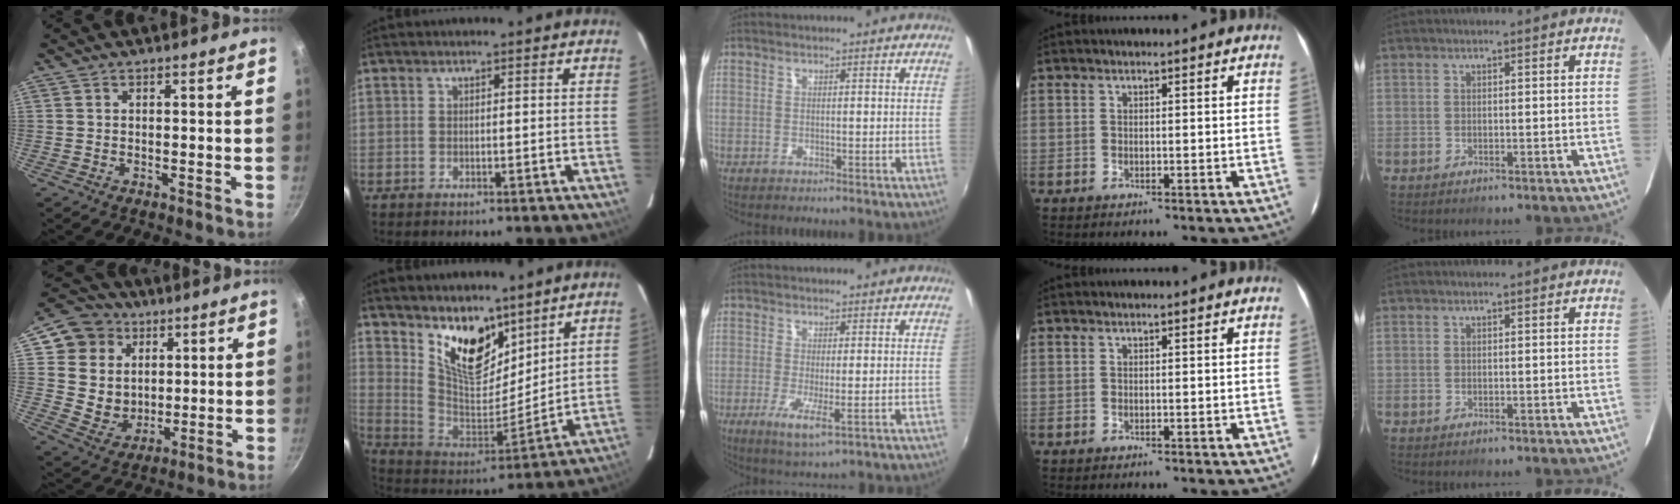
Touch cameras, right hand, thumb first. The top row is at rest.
{"thumb": {"total": 13.1, "force": [4.7, 11.5, 4.4], "torque": [-0.041, -0.007, 0.090]}, "index": {"total": 15.3, "force": [10.2, 7.3, 8.7], "torque": [-0.159, -0.013, 0.194]}, "middle": {"total": 5.1, "force": [-1.6, 0.6, 4.8], "torque": [-0.101, -0.018, -0.028]}}